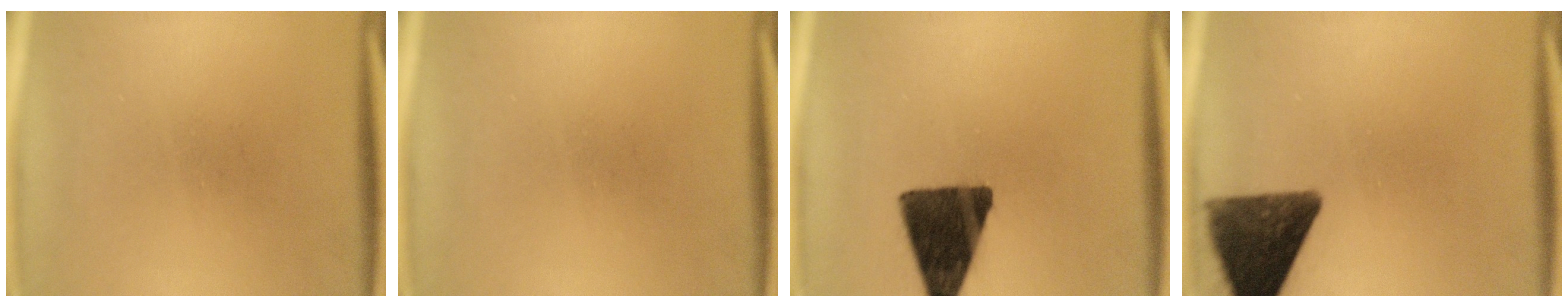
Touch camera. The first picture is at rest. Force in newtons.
{"total": 0.0}
{"total": 14.5}
{"total": 12.5}